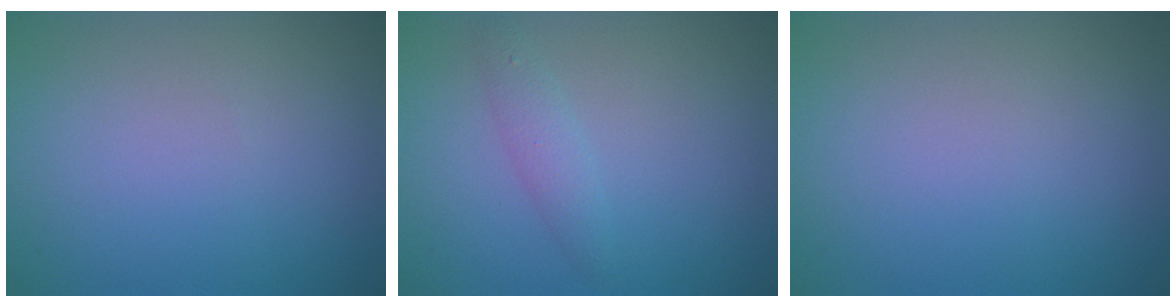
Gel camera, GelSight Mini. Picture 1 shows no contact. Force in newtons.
{"total": 1.6, "press": 1.6, "slide": 0.1}
{"total": 0.0}